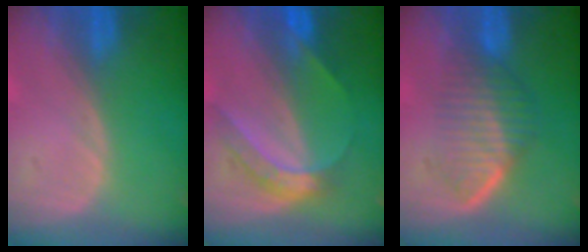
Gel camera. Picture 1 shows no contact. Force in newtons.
{"total": 6.3, "press": 5.3, "slide": 3.3}
{"total": 7.1, "press": 6.1, "slide": 3.6}